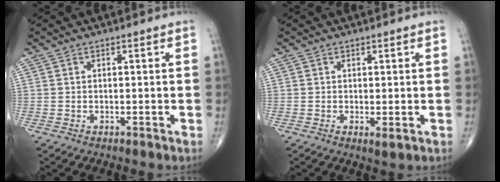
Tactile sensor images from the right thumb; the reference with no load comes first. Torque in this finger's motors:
{"motor_torque": [-0.33, 0.01, -0.14, 0.18, -0.03]}